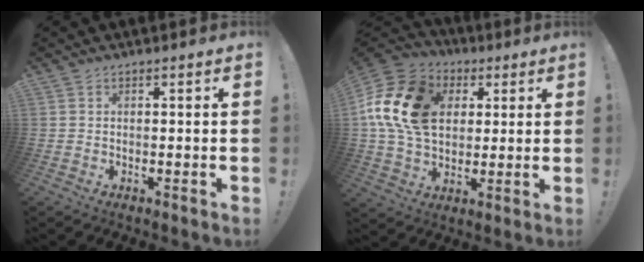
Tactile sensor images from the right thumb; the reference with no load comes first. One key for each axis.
{"total": 20.2, "fx": 4.6, "fy": 14.7, "fz": 13.1, "tx": -0.230, "ty": -0.001, "tz": 0.088}